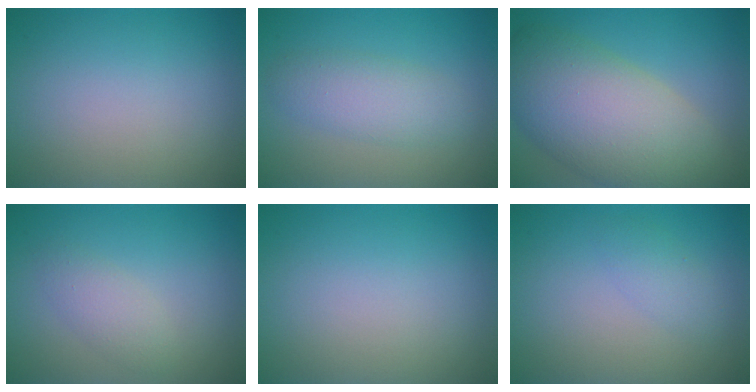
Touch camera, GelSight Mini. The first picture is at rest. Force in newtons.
{"total": 3.2, "press": 3.2, "slide": 0.2}
{"total": 11.7, "press": 11.7, "slide": 0.6}
{"total": 2.0, "press": 2.0, "slide": 0.1}
{"total": 0.0}
{"total": 0.7, "press": 0.7, "slide": 0.1}